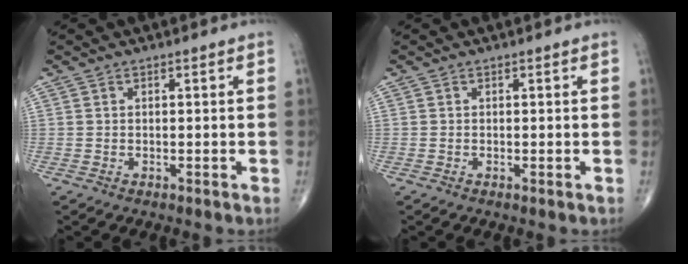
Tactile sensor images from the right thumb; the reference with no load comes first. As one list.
[{"total": 0.0}]